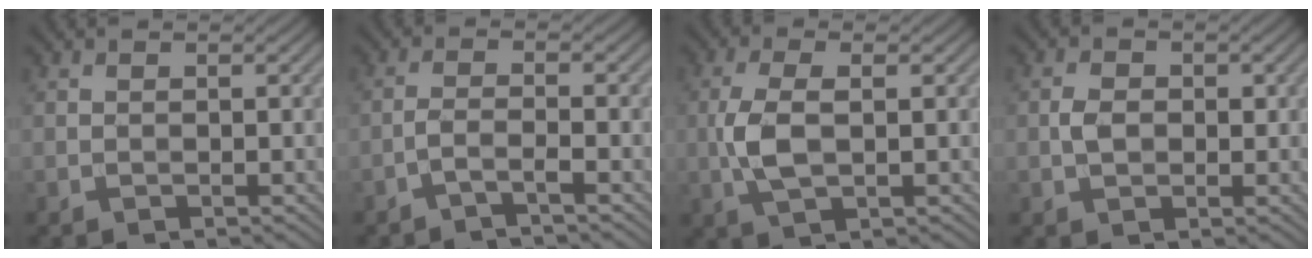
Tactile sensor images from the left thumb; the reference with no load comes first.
{"total": 2.3, "force": [-1.7, 0.3, 1.6], "torque": [-0.029, 0.007, -0.046]}
{"total": 5.1, "force": [-0.2, 2.2, 4.6], "torque": [-0.115, 0.003, -0.005]}
{"total": 2.5, "force": [-0.1, 1.9, 1.7], "torque": [-0.038, -0.001, -0.005]}